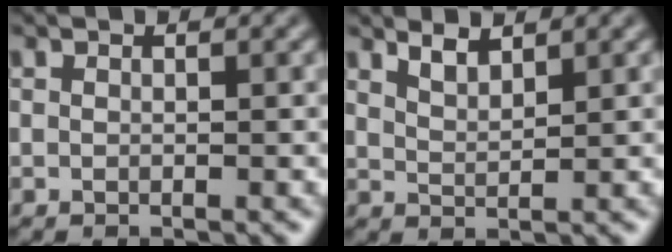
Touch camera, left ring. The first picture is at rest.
{"total": 1.9, "force": [1.7, 0.4, 0.8], "torque": [-0.018, -0.001, 0.033]}